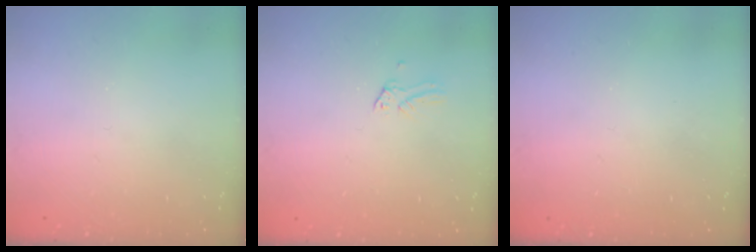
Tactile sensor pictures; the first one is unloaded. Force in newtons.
{"total": 0.0}
{"total": 0.6, "press": 0.6, "slide": 0.0}